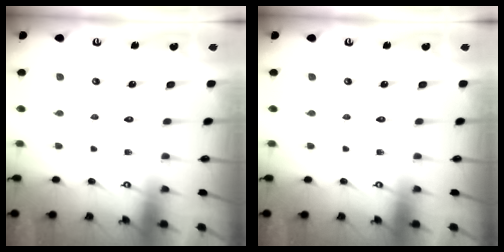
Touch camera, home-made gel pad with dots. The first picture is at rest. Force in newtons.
{"total": 0.0}